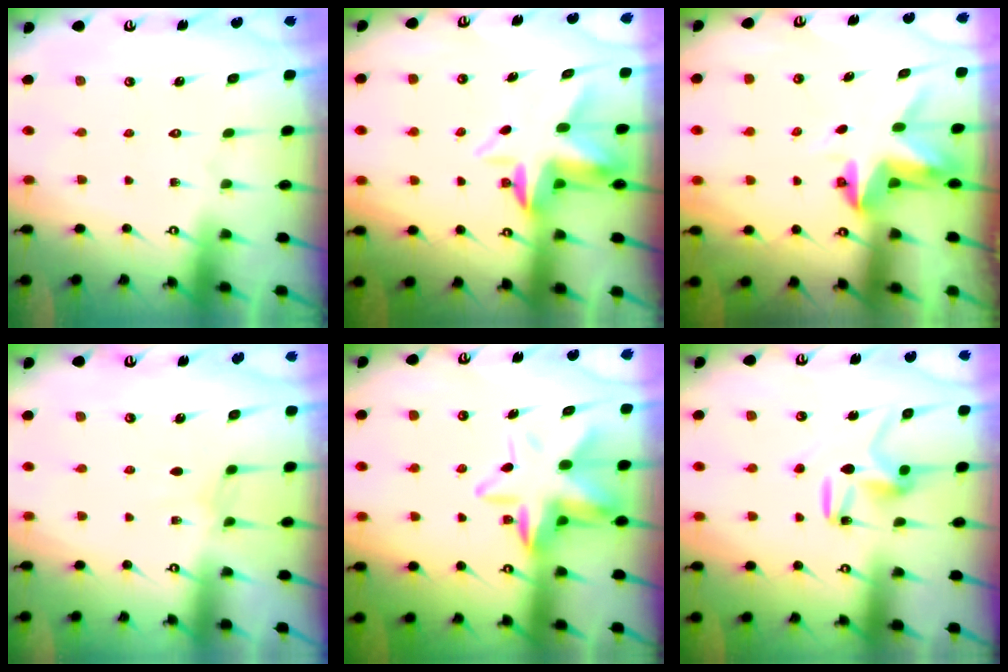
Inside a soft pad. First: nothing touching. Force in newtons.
{"total": 5.8, "press": 5.7, "slide": 1.0}
{"total": 3.4, "press": 3.4, "slide": 0.2}
{"total": 2.9, "press": 2.9, "slide": 0.2}
{"total": 11.9, "press": 11.6, "slide": 2.3}
{"total": 9.5, "press": 9.4, "slide": 0.9}